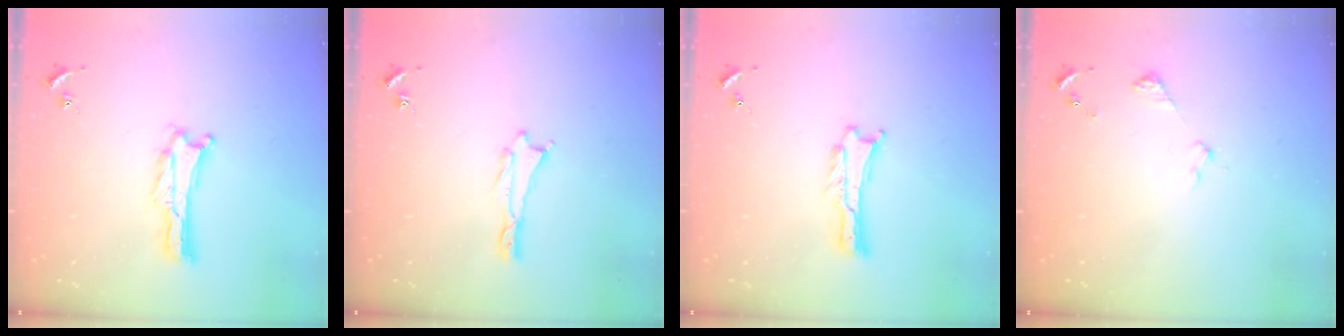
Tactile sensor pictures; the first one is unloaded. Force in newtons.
{"total": 0.5, "press": 0.5, "slide": 0.2}
{"total": 0.0}
{"total": 2.9, "press": 2.9, "slide": 0.3}